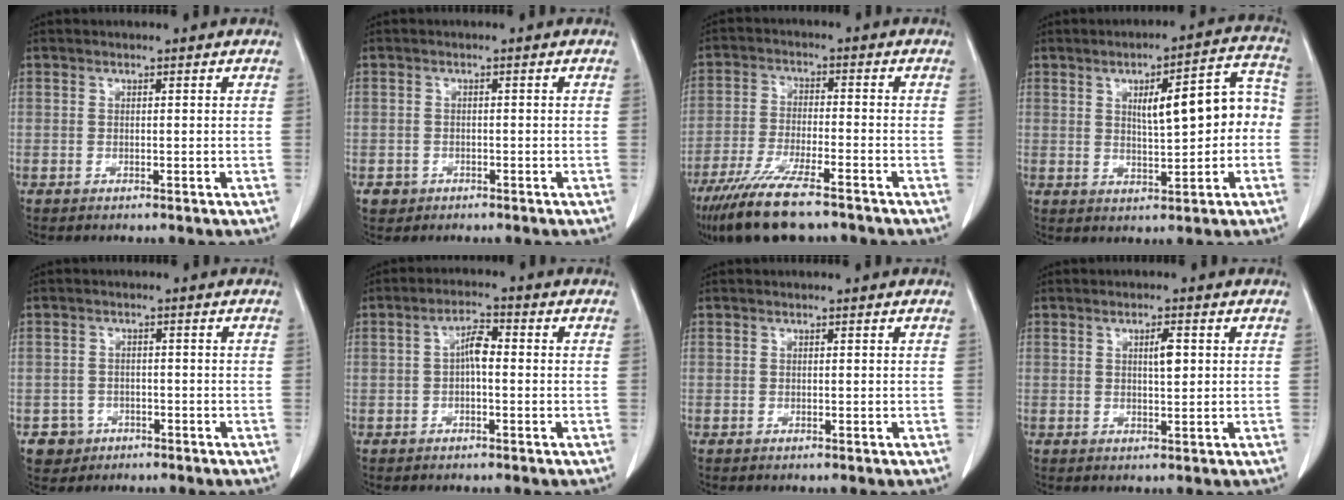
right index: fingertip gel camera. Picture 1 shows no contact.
{"total": 1.9, "force": [-1.0, 1.6, 0.1], "torque": [-0.004, 0.006, -0.014]}
{"total": 12.4, "force": [-9.4, 2.0, 7.8], "torque": [-0.146, -0.033, -0.162]}
{"total": 10.5, "force": [0.6, 3.0, 10.1], "torque": [-0.133, 0.038, 0.013]}
{"total": 3.3, "force": [-1.6, 2.9, -0.1], "torque": [0.007, 0.014, -0.024]}
{"total": 3.5, "force": [-0.2, 1.2, 3.3], "torque": [-0.060, 0.013, -0.004]}
{"total": 0.0}
{"total": 2.8, "force": [0.7, 0.6, 2.6], "torque": [-0.045, 0.000, 0.012]}